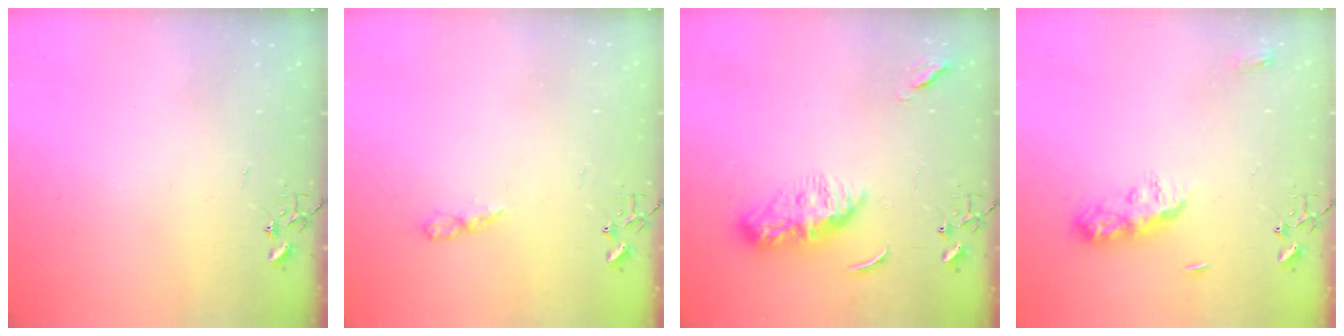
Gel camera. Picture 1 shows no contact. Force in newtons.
{"total": 5.8, "press": 5.7, "slide": 0.6}
{"total": 10.4, "press": 10.3, "slide": 0.7}
{"total": 8.7, "press": 8.7, "slide": 0.4}